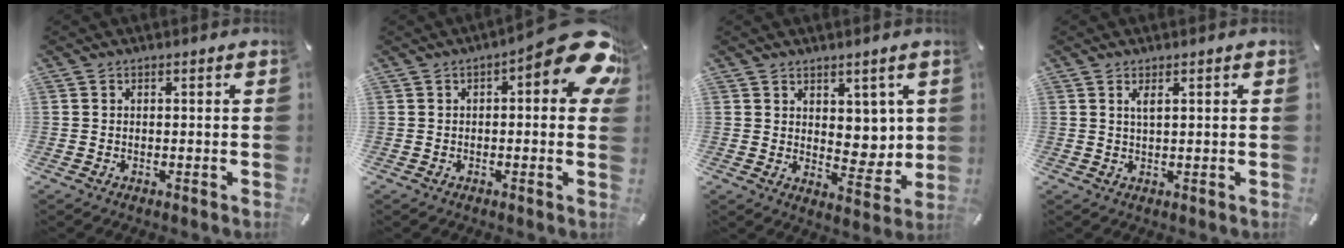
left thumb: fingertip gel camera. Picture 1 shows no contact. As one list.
[{"total": 12.7, "force": [4.9, 4.3, 11.0], "torque": [-0.132, -0.047, 0.081]}, {"total": 7.1, "force": [3.3, 5.6, 2.9], "torque": [-0.015, -0.033, 0.062]}, {"total": 2.1, "force": [0.9, 0.5, 1.8], "torque": [-0.039, 0.002, 0.014]}]